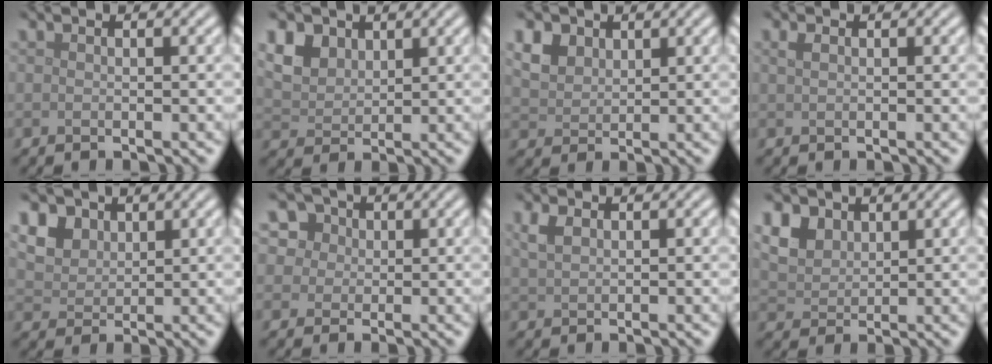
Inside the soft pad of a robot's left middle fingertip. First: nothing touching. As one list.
[{"total": 5.5, "force": [3.1, 3.8, 2.6], "torque": [-0.088, 0.006, 0.065]}, {"total": 4.9, "force": [2.7, 3.3, 2.3], "torque": [-0.074, 0.008, 0.056]}, {"total": 0.8, "force": [0.4, 0.4, 0.5], "torque": [-0.012, 0.001, 0.008]}, {"total": 6.4, "force": [3.5, 4.5, 2.8], "torque": [-0.096, 0.012, 0.064]}, {"total": 7.2, "force": [3.6, 5.5, 2.9], "torque": [-0.060, 0.021, 0.043]}, {"total": 1.8, "force": [0.9, 1.1, 1.1], "torque": [-0.027, 0.003, 0.021]}, {"total": 5.2, "force": [3.0, 3.5, 2.4], "torque": [-0.079, 0.005, 0.064]}]